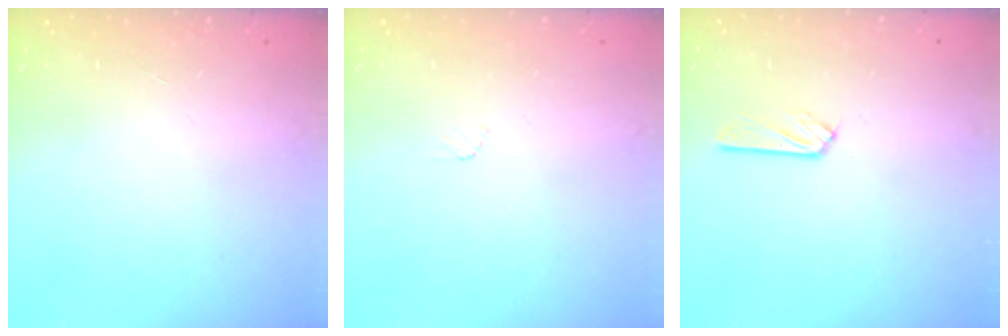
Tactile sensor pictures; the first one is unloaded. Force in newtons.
{"total": 3.5, "press": 3.5, "slide": 0.4}
{"total": 3.5, "press": 3.5, "slide": 0.4}